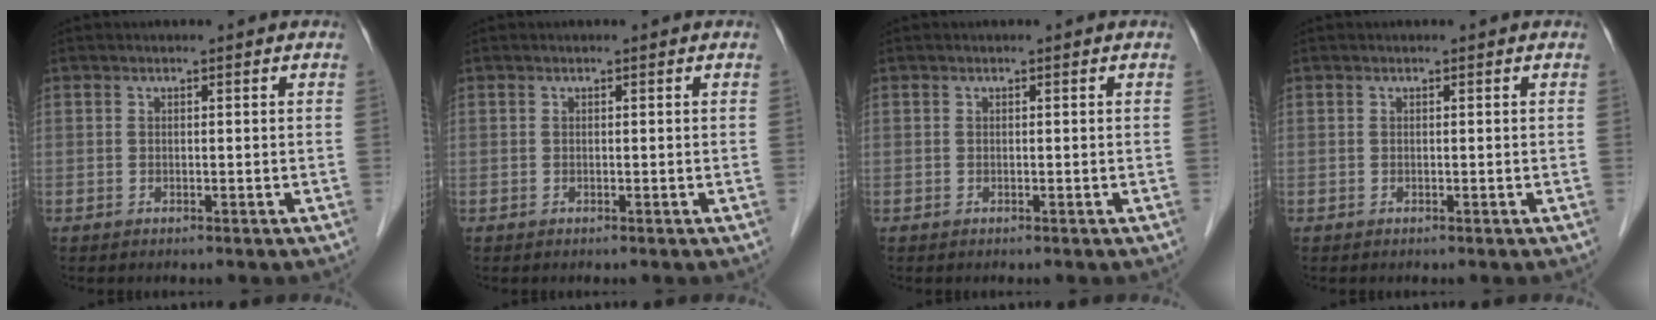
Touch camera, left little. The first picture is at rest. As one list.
[{"total": 0.0}, {"total": 0.0}, {"total": 0.0}]